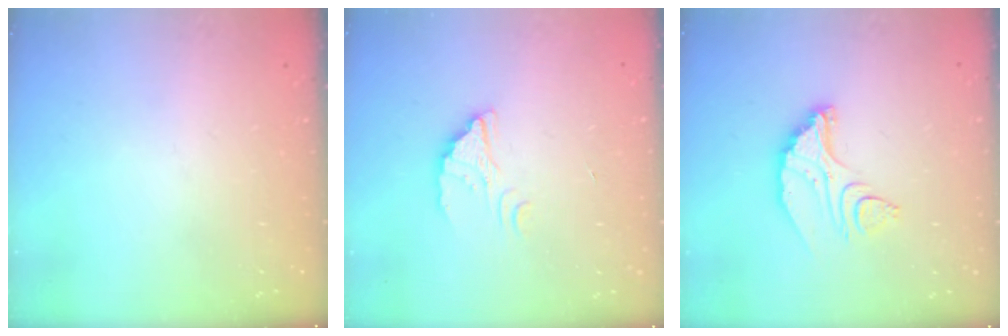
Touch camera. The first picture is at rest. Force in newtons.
{"total": 2.1, "press": 2.1, "slide": 0.2}
{"total": 10.4, "press": 10.4, "slide": 1.1}